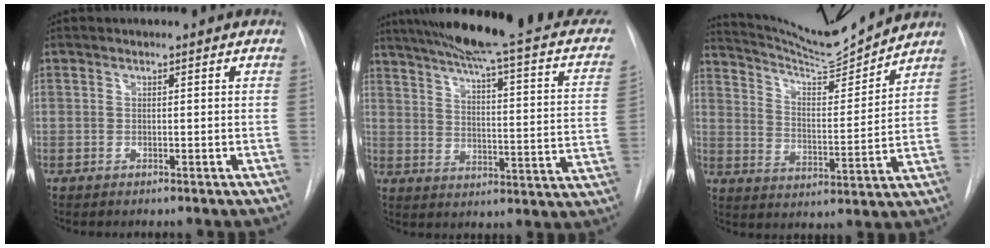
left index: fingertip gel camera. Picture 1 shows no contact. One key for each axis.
{"total": 24.9, "fx": 19.6, "fy": 3.0, "fz": 15.0, "tx": -0.217, "ty": -0.021, "tz": 0.238}
{"total": 12.4, "fx": 12.0, "fy": -0.6, "fz": 3.1, "tx": -0.061, "ty": -0.019, "tz": 0.199}